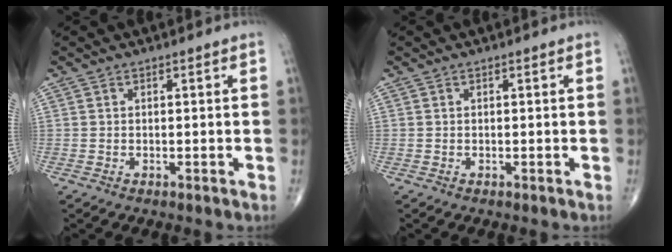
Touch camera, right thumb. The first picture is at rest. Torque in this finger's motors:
{"motor_torque": [0.01, 0.01, 0.00, 0.00, 0.02]}